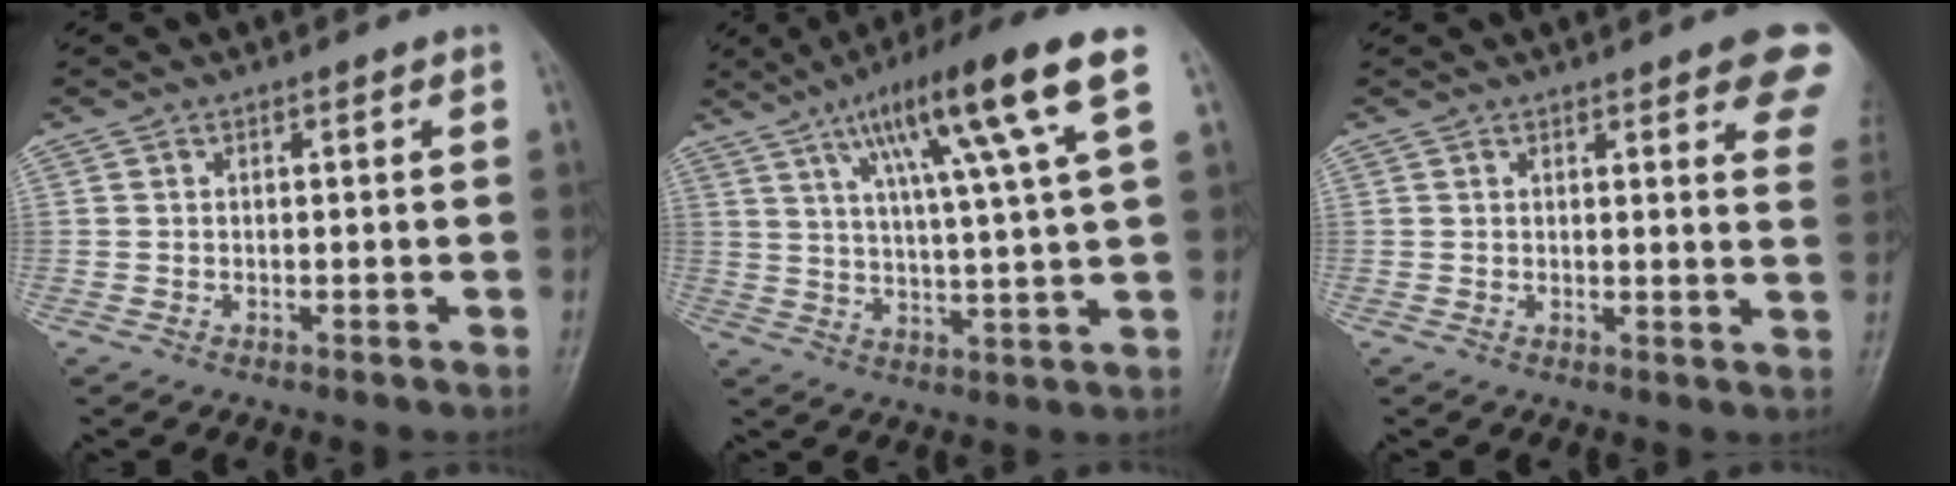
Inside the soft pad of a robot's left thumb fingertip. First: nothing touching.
{"total": 16.8, "force": [7.9, 1.1, 14.8], "torque": [-0.244, -0.010, 0.125]}
{"total": 11.2, "force": [6.8, 3.0, 8.5], "torque": [-0.073, -0.024, 0.067]}